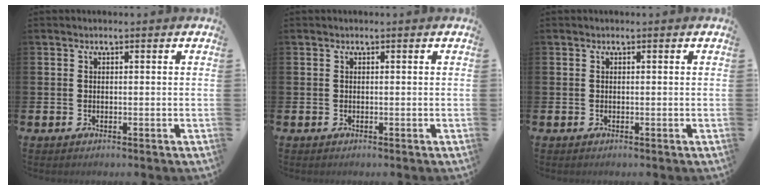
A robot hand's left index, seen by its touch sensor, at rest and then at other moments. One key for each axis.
{"total": 0.0}
{"total": 0.0}